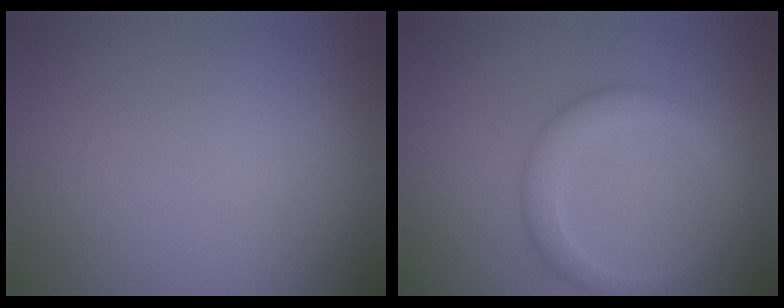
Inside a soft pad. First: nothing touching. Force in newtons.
{"total": 3.0, "press": 3.0, "slide": 0.1}